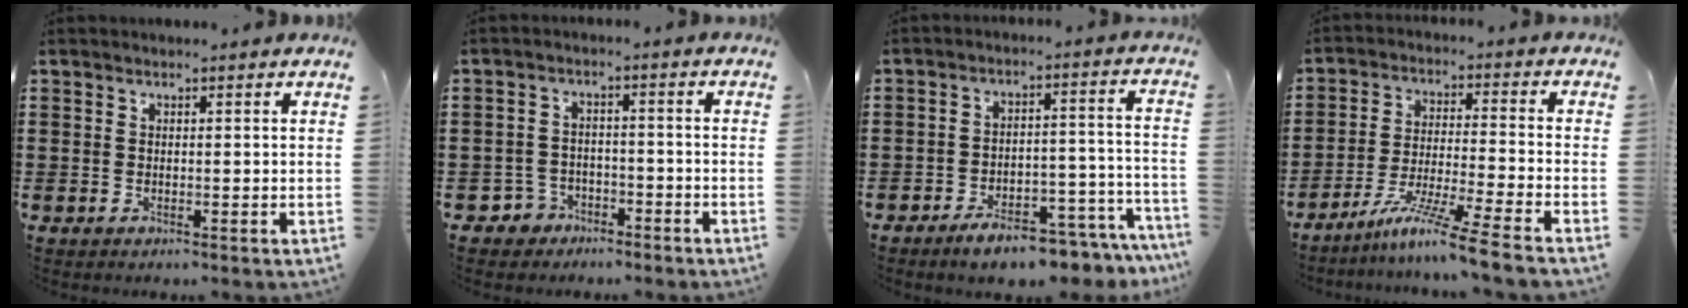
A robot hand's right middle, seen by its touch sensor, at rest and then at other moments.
{"total": 3.1, "force": [-2.7, 1.6, 0.3], "torque": [-0.024, 0.000, -0.058]}
{"total": 6.3, "force": [-5.6, 0.8, 2.7], "torque": [-0.039, 0.009, -0.099]}
{"total": 9.0, "force": [-7.3, -1.2, 5.1], "torque": [-0.101, -0.016, -0.143]}